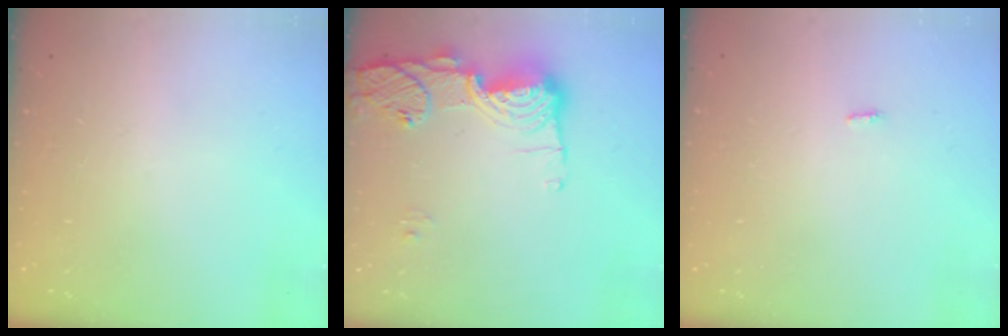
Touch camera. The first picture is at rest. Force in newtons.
{"total": 14.2, "press": 14.2, "slide": 1.5}
{"total": 2.8, "press": 1.8, "slide": 2.2}